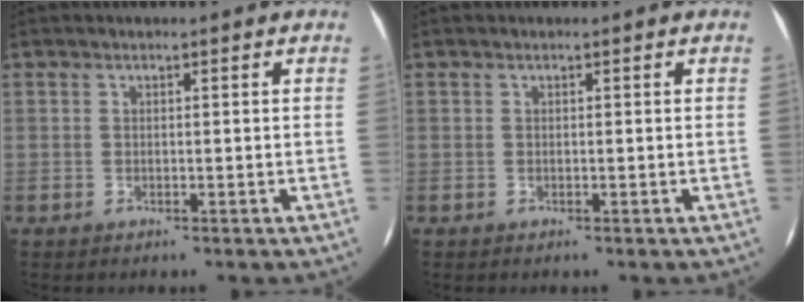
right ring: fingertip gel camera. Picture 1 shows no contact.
{"total": 0.0}